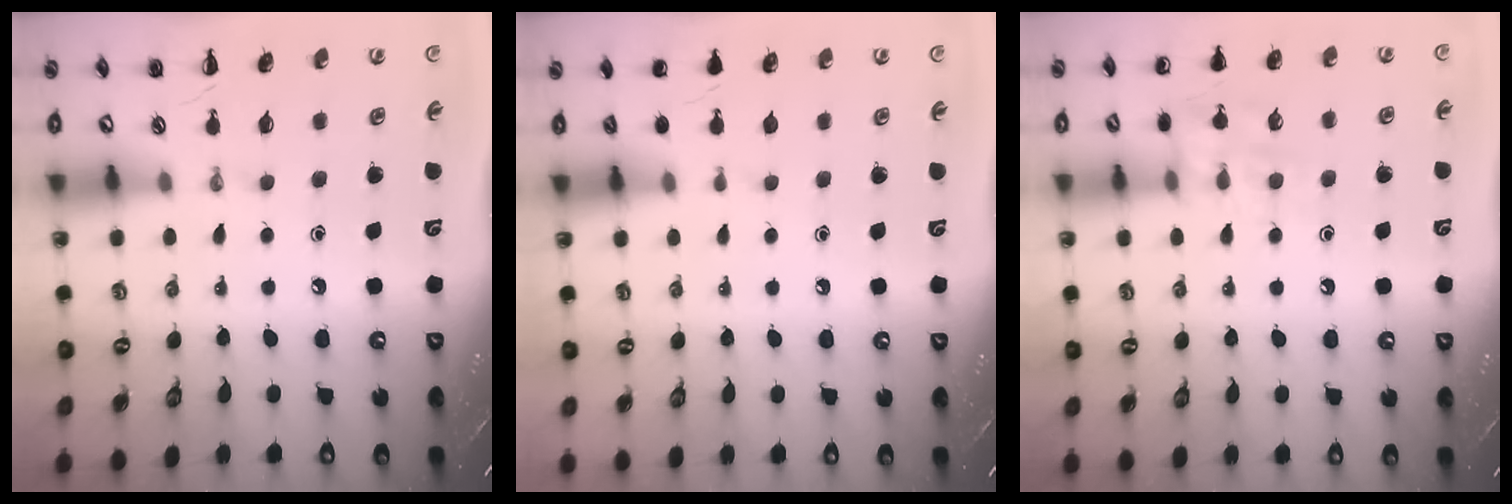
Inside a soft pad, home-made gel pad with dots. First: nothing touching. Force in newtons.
{"total": 1.2, "press": 1.2, "slide": 0.1}
{"total": 10.9, "press": 10.8, "slide": 1.2}